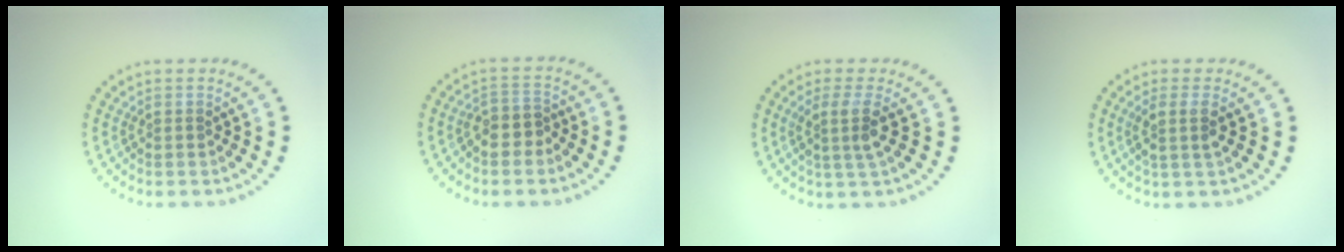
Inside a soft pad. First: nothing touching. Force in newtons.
{"total": 2.3, "press": 2.1, "slide": 0.9}
{"total": 2.7, "press": 2.0, "slide": 1.8}
{"total": 2.1, "press": 1.7, "slide": 1.3}